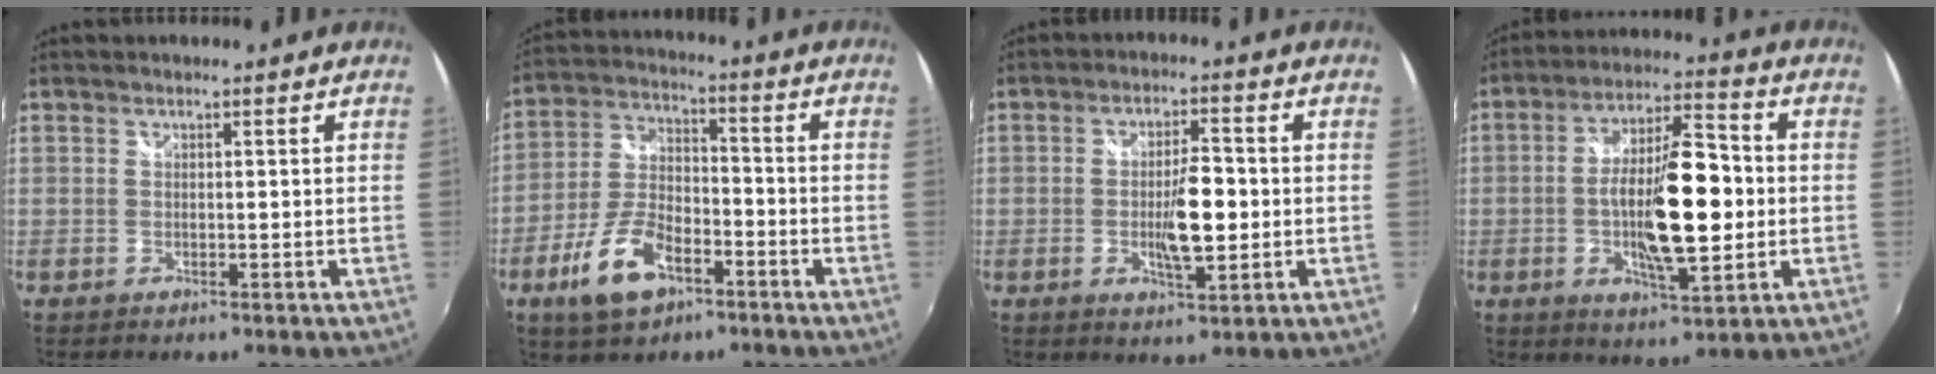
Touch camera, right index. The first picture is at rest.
{"total": 12.2, "force": [-6.5, 6.2, 8.2], "torque": [-0.178, 0.003, -0.117]}
{"total": 7.9, "force": [-1.0, 2.5, 7.4], "torque": [-0.130, -0.004, -0.015]}
{"total": 15.7, "force": [-1.6, 4.8, 14.9], "torque": [-0.262, 0.002, -0.029]}